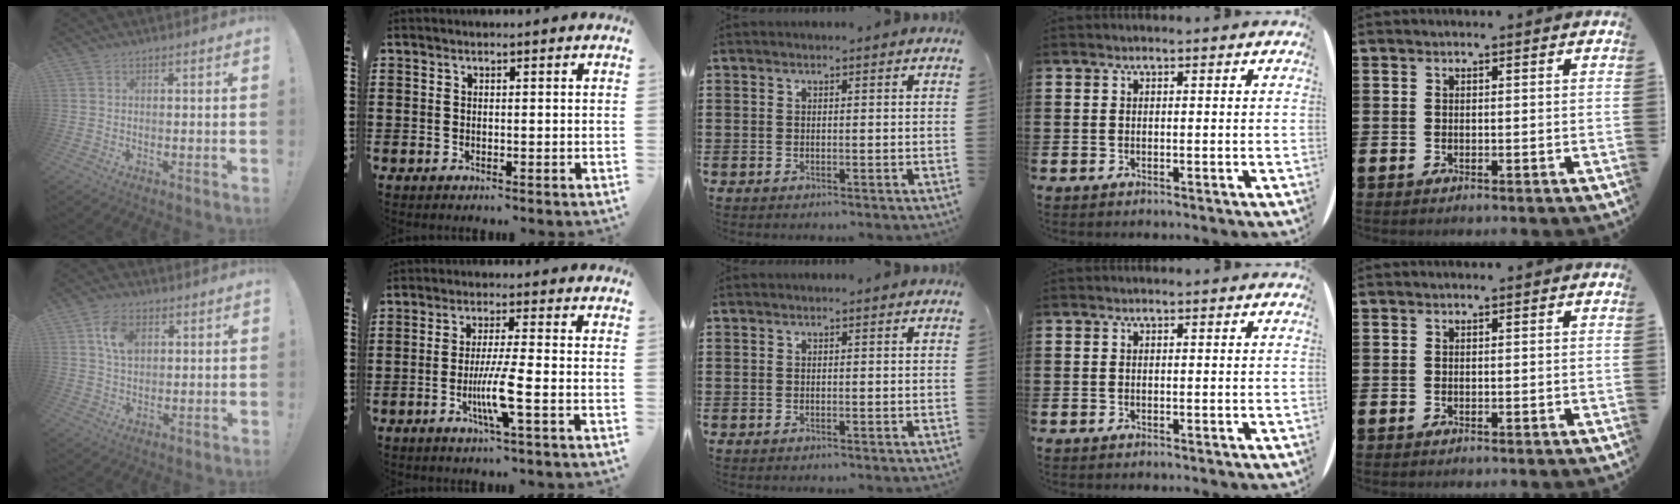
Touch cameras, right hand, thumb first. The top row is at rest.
{"thumb": {"total": 8.0, "force": [2.9, 5.5, 5.0], "torque": [-0.082, 0.002, 0.056]}, "index": {"total": 6.6, "force": [-2.2, -0.1, 6.2], "torque": [-0.125, -0.019, -0.045]}}